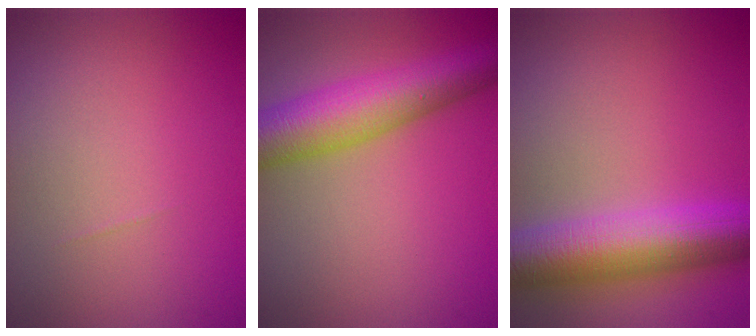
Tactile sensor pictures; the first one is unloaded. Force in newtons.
{"total": 8.6, "press": 8.6, "slide": 0.2}
{"total": 8.9, "press": 8.9, "slide": 0.1}